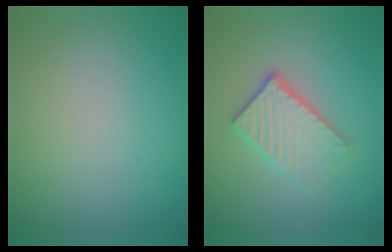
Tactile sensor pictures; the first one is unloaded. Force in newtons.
{"total": 3.5, "press": 3.1, "slide": 1.7}